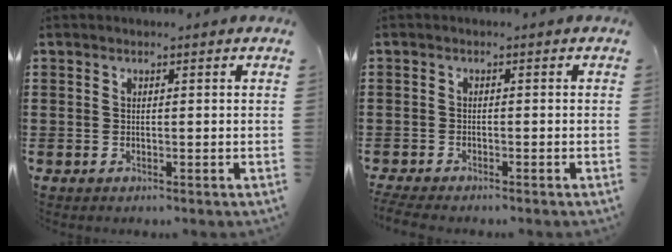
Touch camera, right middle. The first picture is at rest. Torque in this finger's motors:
{"motor_torque": [0.70, -0.47, 0.16, 0.04]}